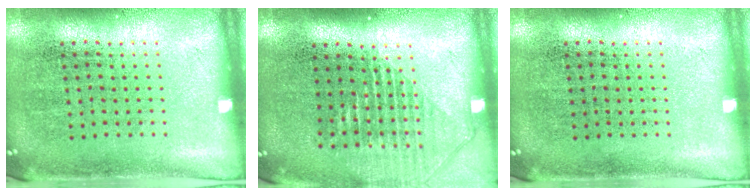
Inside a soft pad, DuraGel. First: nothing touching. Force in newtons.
{"total": 1.3, "press": 1.2, "slide": 0.6}
{"total": 0.0}